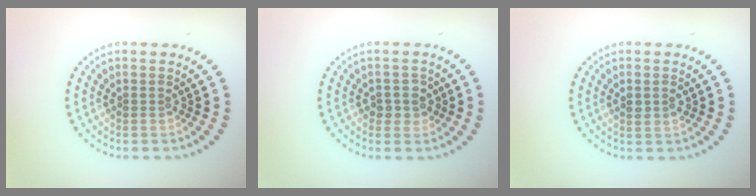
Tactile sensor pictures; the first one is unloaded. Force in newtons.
{"total": 1.8, "press": 1.7, "slide": 0.8}
{"total": 1.4, "press": 1.3, "slide": 0.4}